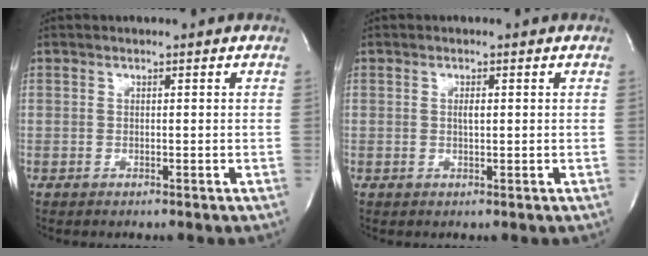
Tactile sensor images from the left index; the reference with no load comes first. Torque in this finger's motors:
{"motor_torque": [0.45, 0.02, 0.21, 0.01]}